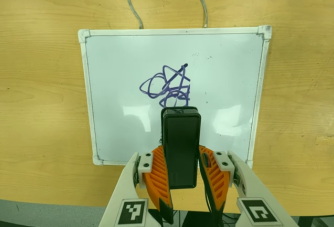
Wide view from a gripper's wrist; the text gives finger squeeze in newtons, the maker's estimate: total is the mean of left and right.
{"total": 5.2, "left": 4.4, "right": 6.1}